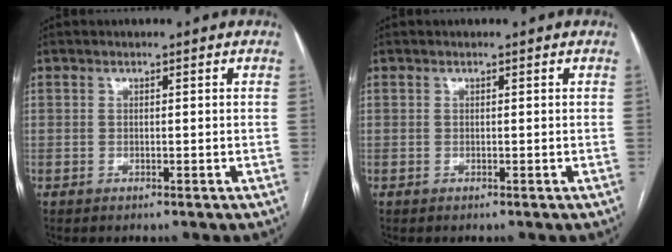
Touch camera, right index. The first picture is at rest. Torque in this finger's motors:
{"motor_torque": [0.27, 0.05, -0.02, 0.00]}